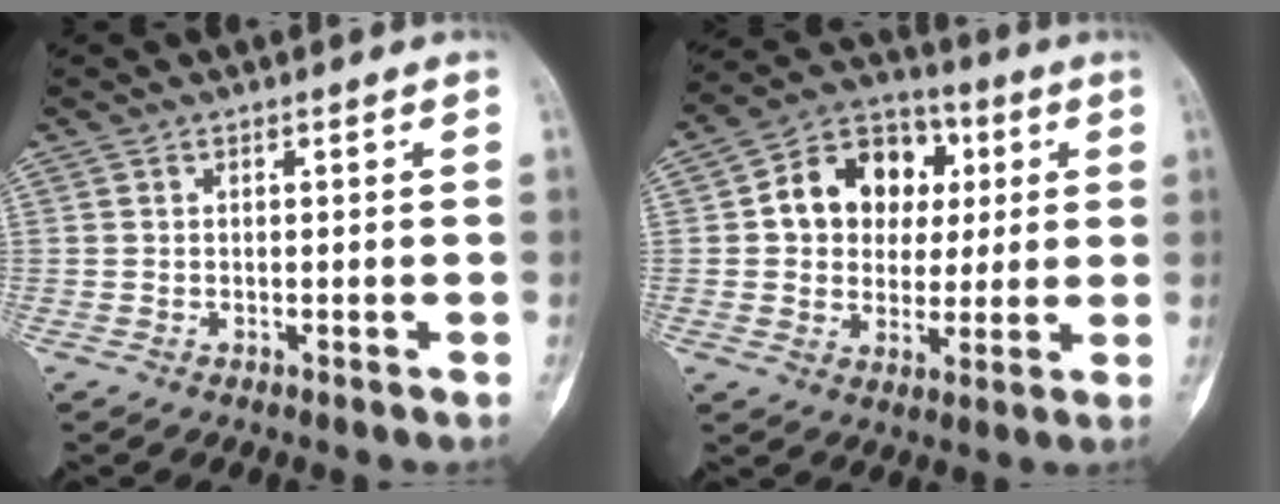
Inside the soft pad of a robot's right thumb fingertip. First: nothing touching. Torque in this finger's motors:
{"motor_torque": [0.09, 0.23, 0.12, -0.01, 0.01]}